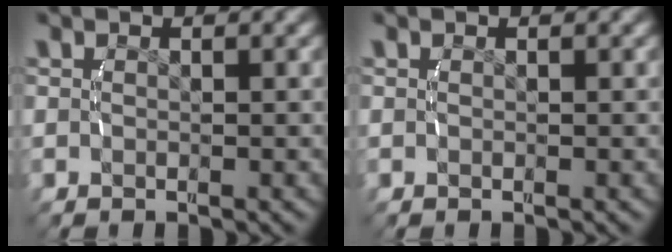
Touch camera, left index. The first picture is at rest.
{"total": 0.0}